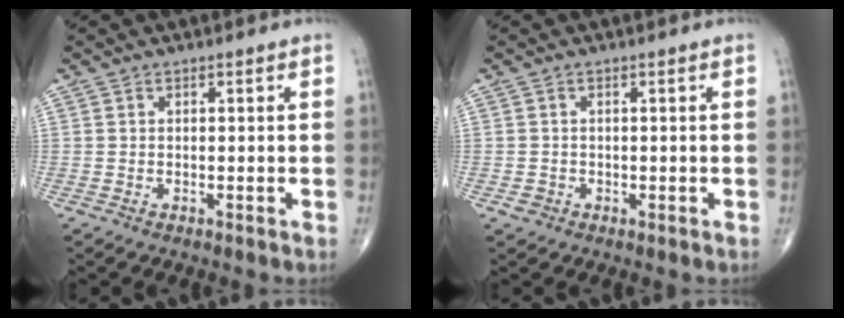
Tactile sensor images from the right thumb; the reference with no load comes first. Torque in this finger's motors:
{"motor_torque": [0.21, -0.06, -0.12, -0.05, -0.02]}